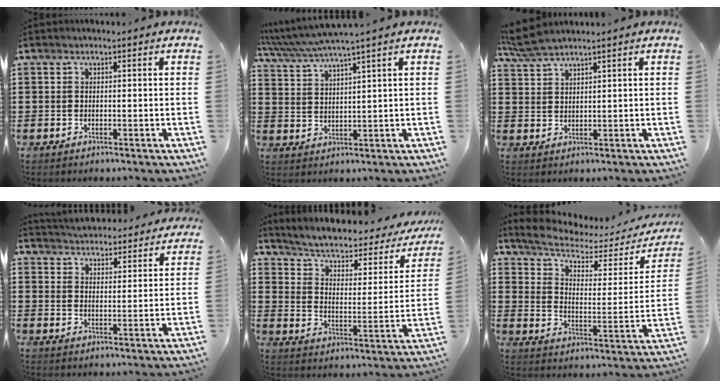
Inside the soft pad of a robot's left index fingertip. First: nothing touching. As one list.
[{"total": 4.1, "force": [3.4, -0.5, 2.2], "torque": [-0.054, -0.017, 0.056]}, {"total": 3.8, "force": [3.1, 0.3, 2.1], "torque": [-0.049, -0.002, 0.059]}, {"total": 4.4, "force": [4.4, 0.1, 0.0], "torque": [-0.019, -0.029, 0.076]}, {"total": 3.8, "force": [2.4, 1.4, 2.6], "torque": [-0.065, -0.022, 0.029]}, {"total": 4.6, "force": [3.6, 1.1, 2.7], "torque": [-0.074, -0.024, 0.055]}]